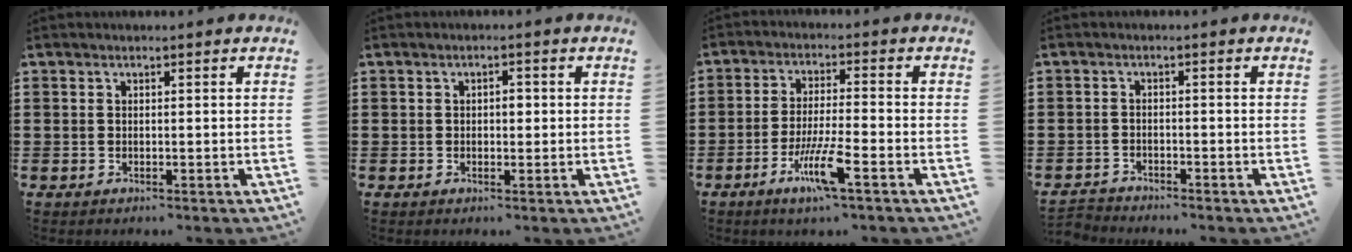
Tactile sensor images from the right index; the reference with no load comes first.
{"total": 1.6, "force": [0.1, 0.9, 1.4], "torque": [-0.027, 0.007, -0.001]}
{"total": 7.5, "force": [-3.9, 0.8, 6.4], "torque": [-0.127, -0.010, -0.072]}
{"total": 1.9, "force": [-1.8, 0.2, -0.2], "torque": [-0.005, 0.002, -0.041]}